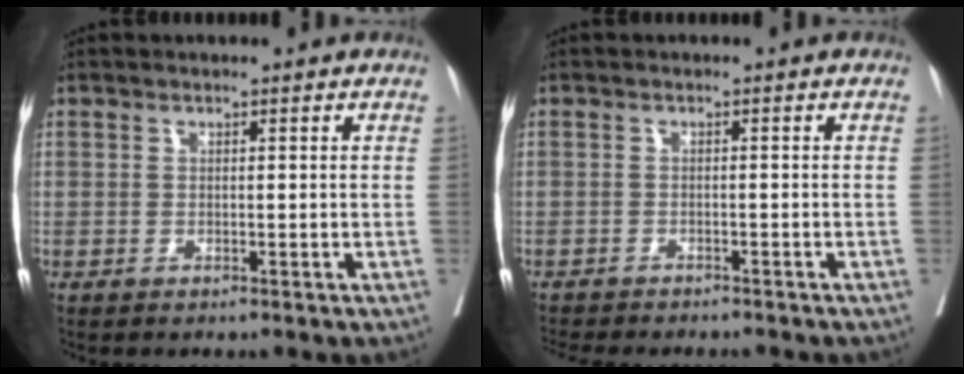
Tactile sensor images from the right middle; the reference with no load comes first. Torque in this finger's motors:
{"motor_torque": [1.05, -1.09, 0.31, 0.04]}